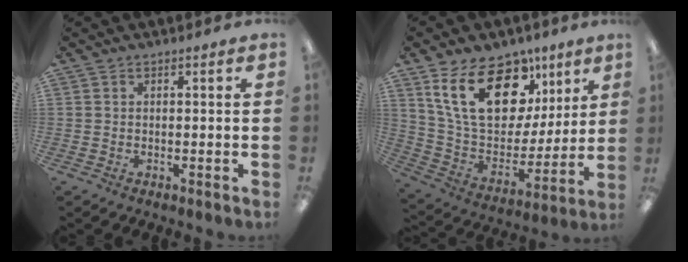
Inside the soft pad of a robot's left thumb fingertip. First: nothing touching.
{"total": 22.8, "force": [11.2, 13.9, 14.2], "torque": [-0.248, -0.043, 0.202]}